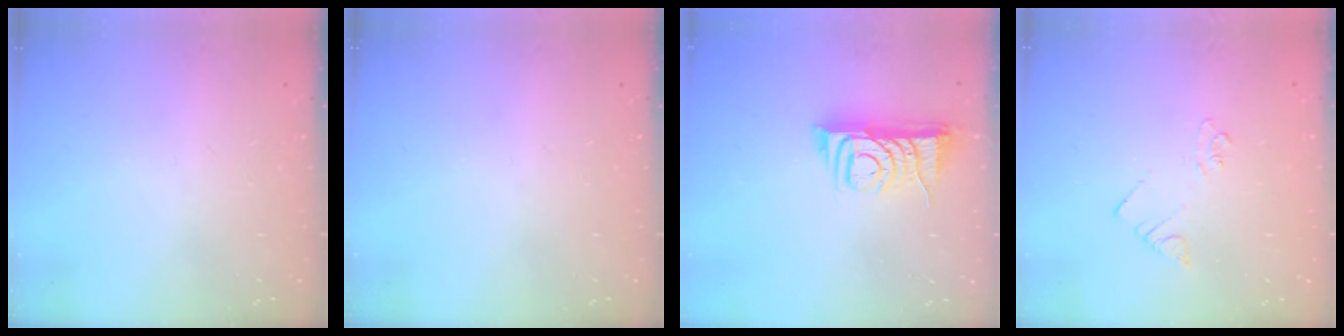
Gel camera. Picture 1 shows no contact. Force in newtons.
{"total": 0.0}
{"total": 8.0, "press": 8.0, "slide": 0.4}
{"total": 3.6, "press": 3.6, "slide": 0.6}